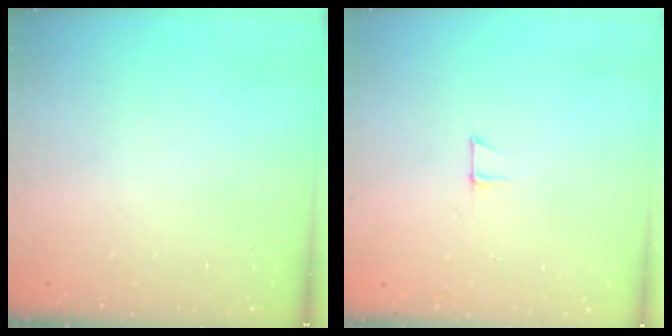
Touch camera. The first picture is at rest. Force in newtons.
{"total": 3.9, "press": 3.9, "slide": 0.3}